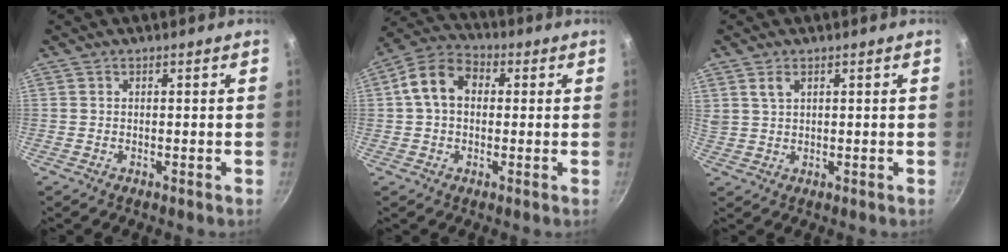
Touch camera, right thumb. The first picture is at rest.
{"total": 9.6, "force": [1.2, 7.2, 6.3], "torque": [-0.092, 0.025, 0.002]}
{"total": 2.9, "force": [1.5, 1.6, 1.8], "torque": [-0.031, -0.002, 0.033]}